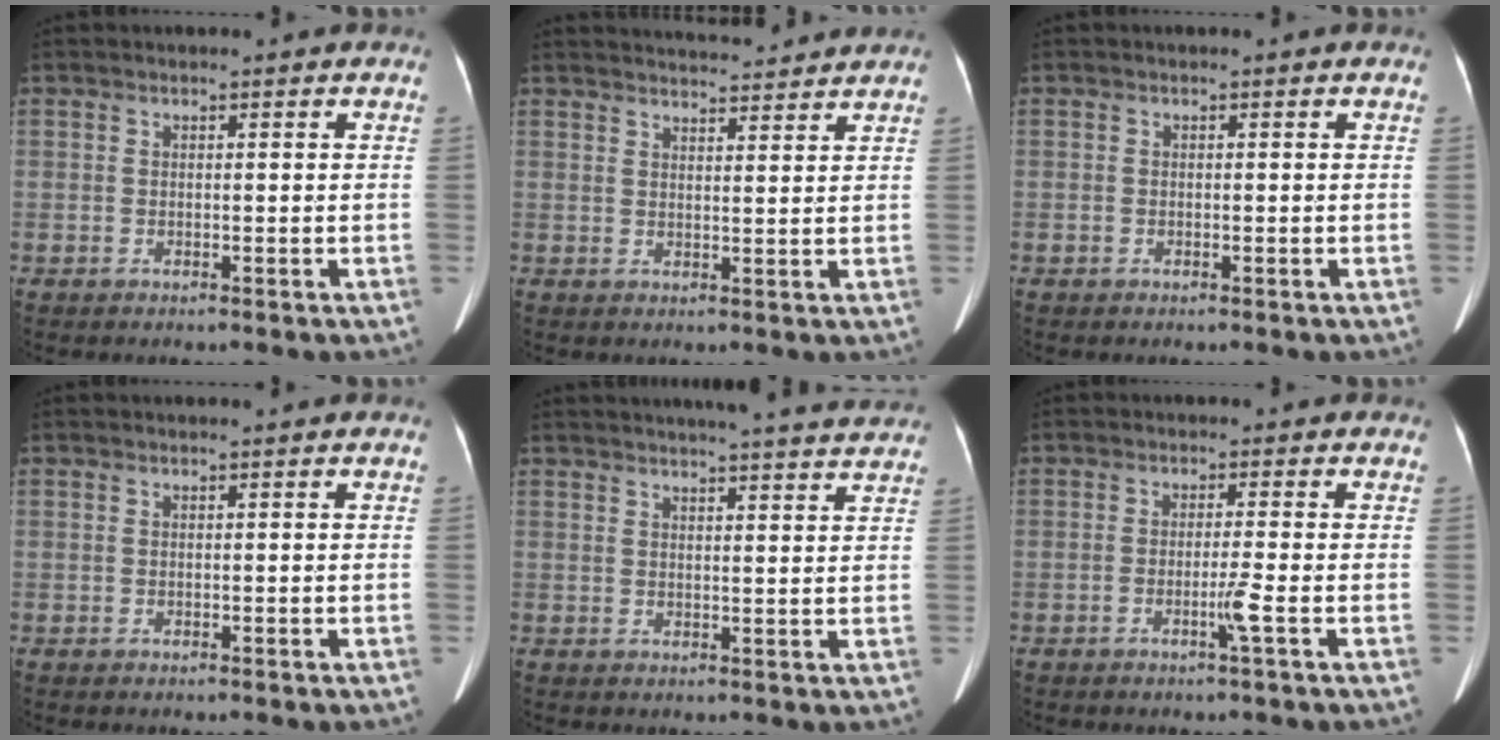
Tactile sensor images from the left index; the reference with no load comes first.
{"total": 7.7, "force": [7.5, 0.4, 1.6], "torque": [-0.025, 0.018, 0.096]}
{"total": 0.5, "force": [-0.3, 0.4, 0.1], "torque": [-0.004, 0.002, -0.006]}
{"total": 0.0}
{"total": 15.2, "force": [14.1, 1.1, 5.6], "torque": [-0.071, 0.003, 0.164]}
{"total": 2.4, "force": [-1.1, -0.7, 2.0], "torque": [-0.040, -0.005, -0.020]}